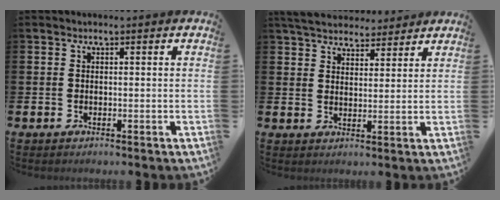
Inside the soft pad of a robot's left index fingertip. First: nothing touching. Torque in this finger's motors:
{"motor_torque": [1.03, -1.11, 0.15, 0.17]}